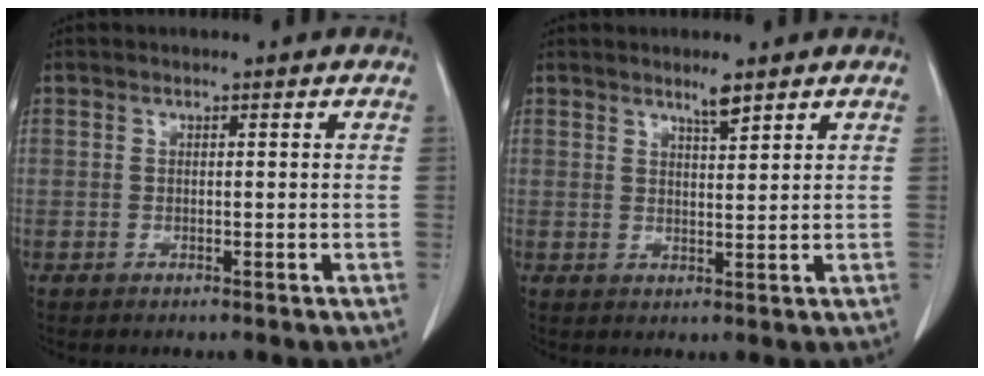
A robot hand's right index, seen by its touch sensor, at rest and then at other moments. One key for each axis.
{"total": 2.6, "fx": 2.1, "fy": 0.0, "fz": 1.6, "tx": -0.032, "ty": -0.003, "tz": 0.037}